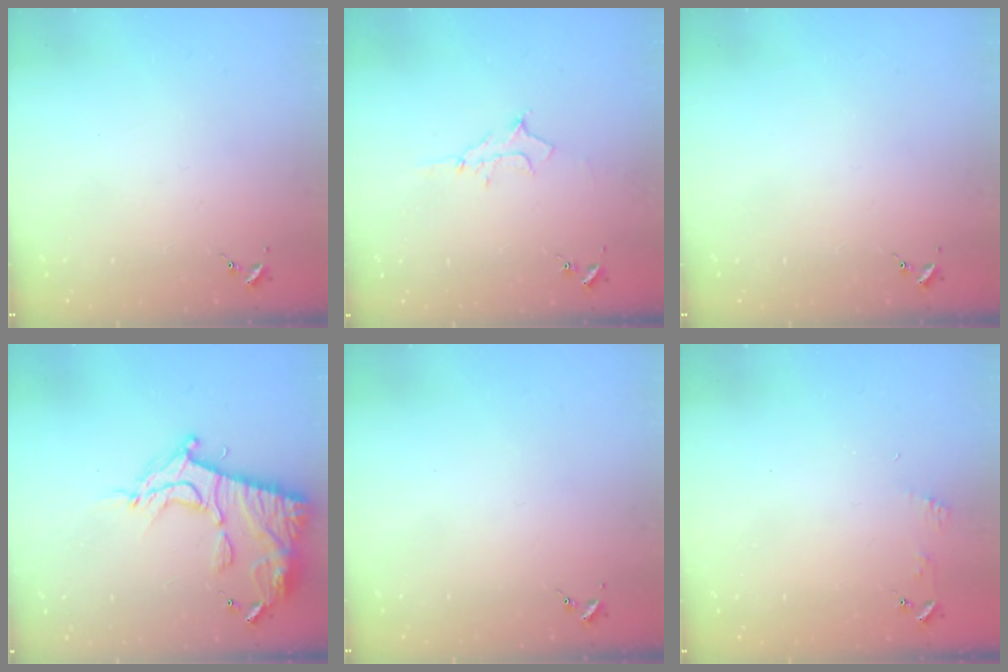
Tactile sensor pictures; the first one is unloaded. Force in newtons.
{"total": 8.2, "press": 8.2, "slide": 1.0}
{"total": 0.0}
{"total": 16.2, "press": 16.1, "slide": 1.4}
{"total": 0.0}
{"total": 4.0, "press": 3.9, "slide": 0.4}